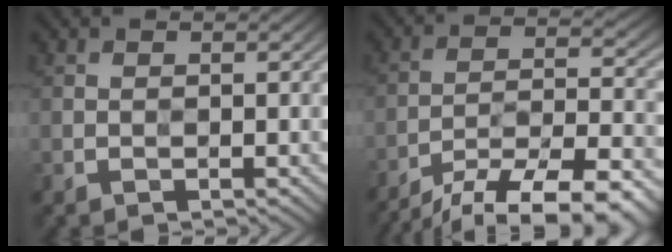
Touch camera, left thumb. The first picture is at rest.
{"total": 14.6, "force": [-11.6, 3.5, 8.2], "torque": [-0.148, -0.016, -0.178]}